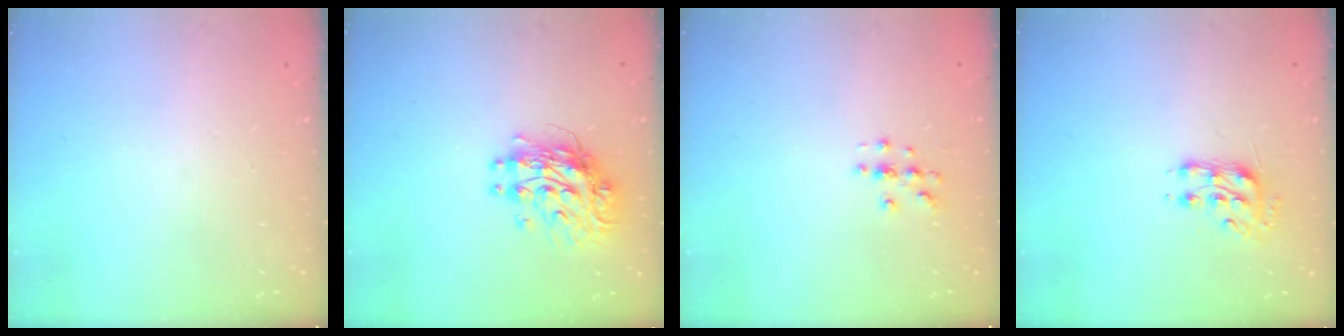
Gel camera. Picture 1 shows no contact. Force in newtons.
{"total": 11.5, "press": 11.4, "slide": 0.9}
{"total": 3.0, "press": 3.0, "slide": 0.3}
{"total": 8.1, "press": 8.0, "slide": 1.0}